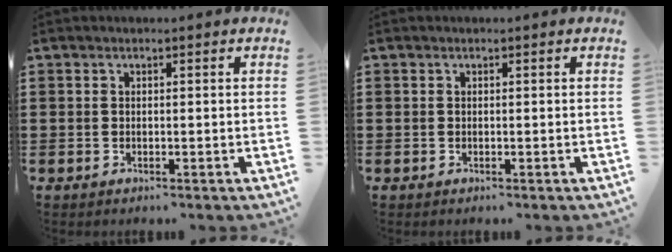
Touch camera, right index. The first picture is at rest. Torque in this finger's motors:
{"motor_torque": [1.16, 0.98, 0.00, -0.01]}